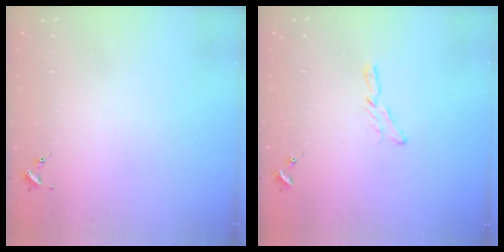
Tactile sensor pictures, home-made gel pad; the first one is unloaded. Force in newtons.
{"total": 5.3, "press": 5.2, "slide": 0.6}